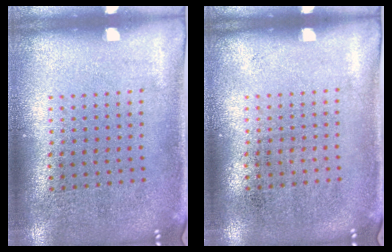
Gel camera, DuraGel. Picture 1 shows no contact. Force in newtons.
{"total": 0.0}